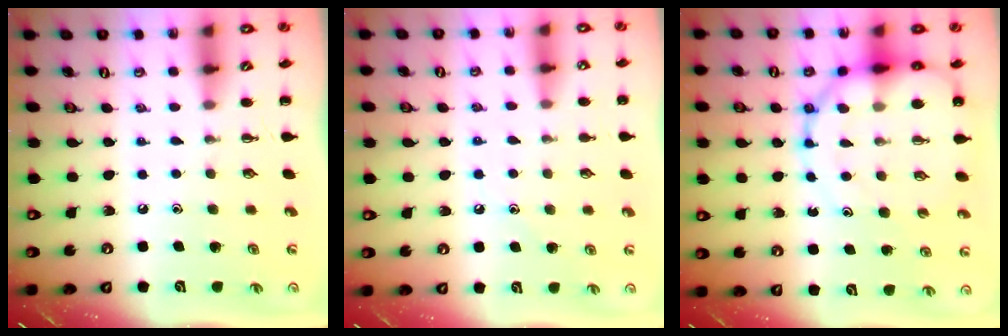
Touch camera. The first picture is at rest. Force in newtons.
{"total": 7.6, "press": 7.3, "slide": 2.3}
{"total": 15.7, "press": 15.3, "slide": 3.5}